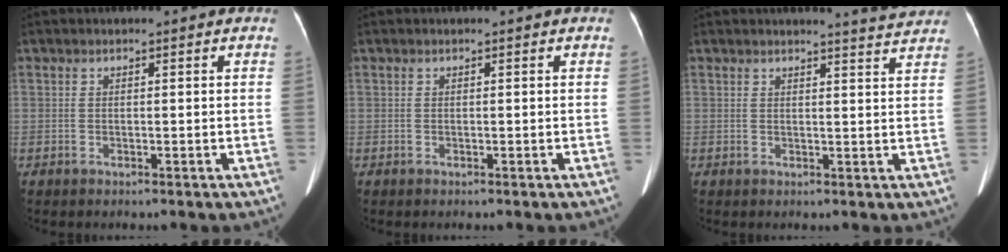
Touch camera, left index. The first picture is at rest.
{"total": 0.0}
{"total": 3.8, "force": [3.8, -0.6, 0.4], "torque": [-0.013, -0.013, 0.035]}